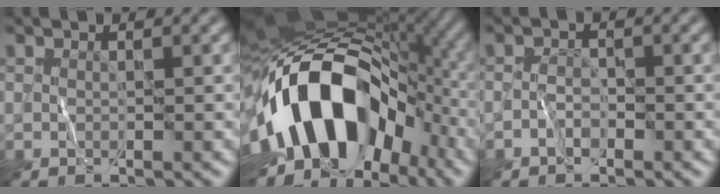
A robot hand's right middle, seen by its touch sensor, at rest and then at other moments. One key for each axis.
{"total": 17.6, "fx": -3.7, "fy": 11.2, "fz": 13.0, "tx": -0.217, "ty": 0.005, "tz": -0.067}
{"total": 1.2, "fx": -0.9, "fy": 0.6, "fz": 0.4, "tx": -0.004, "ty": 0.005, "tz": -0.021}